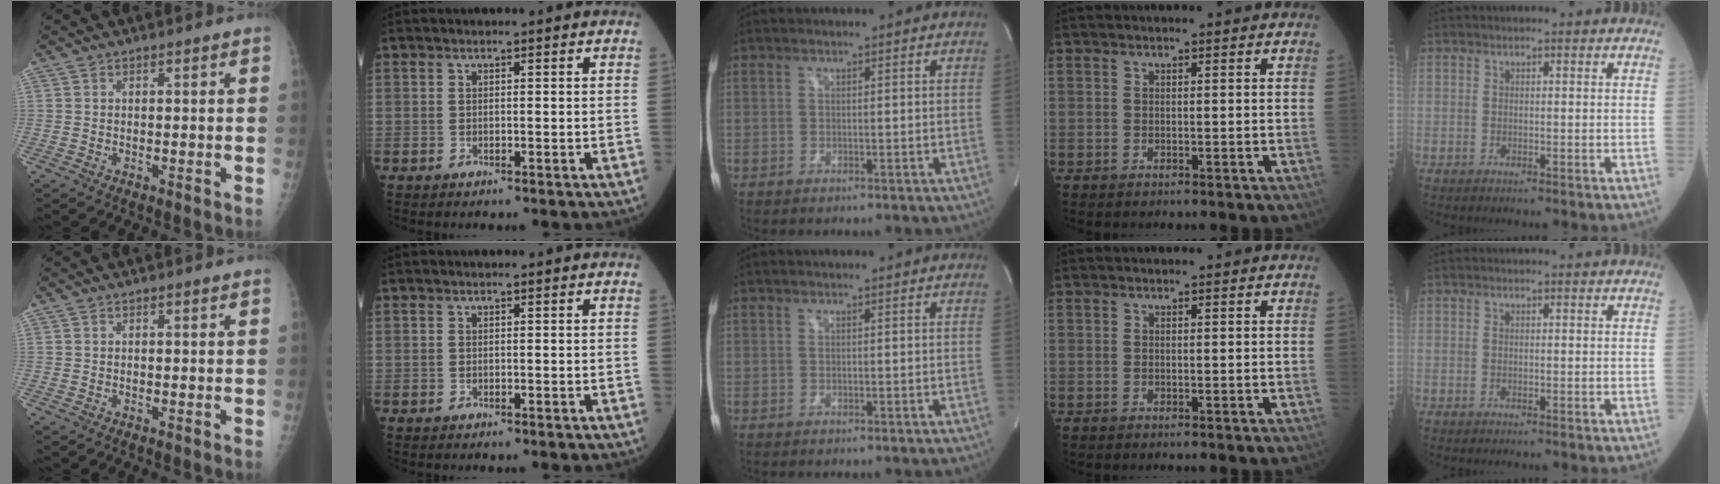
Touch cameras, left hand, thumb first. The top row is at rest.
{}